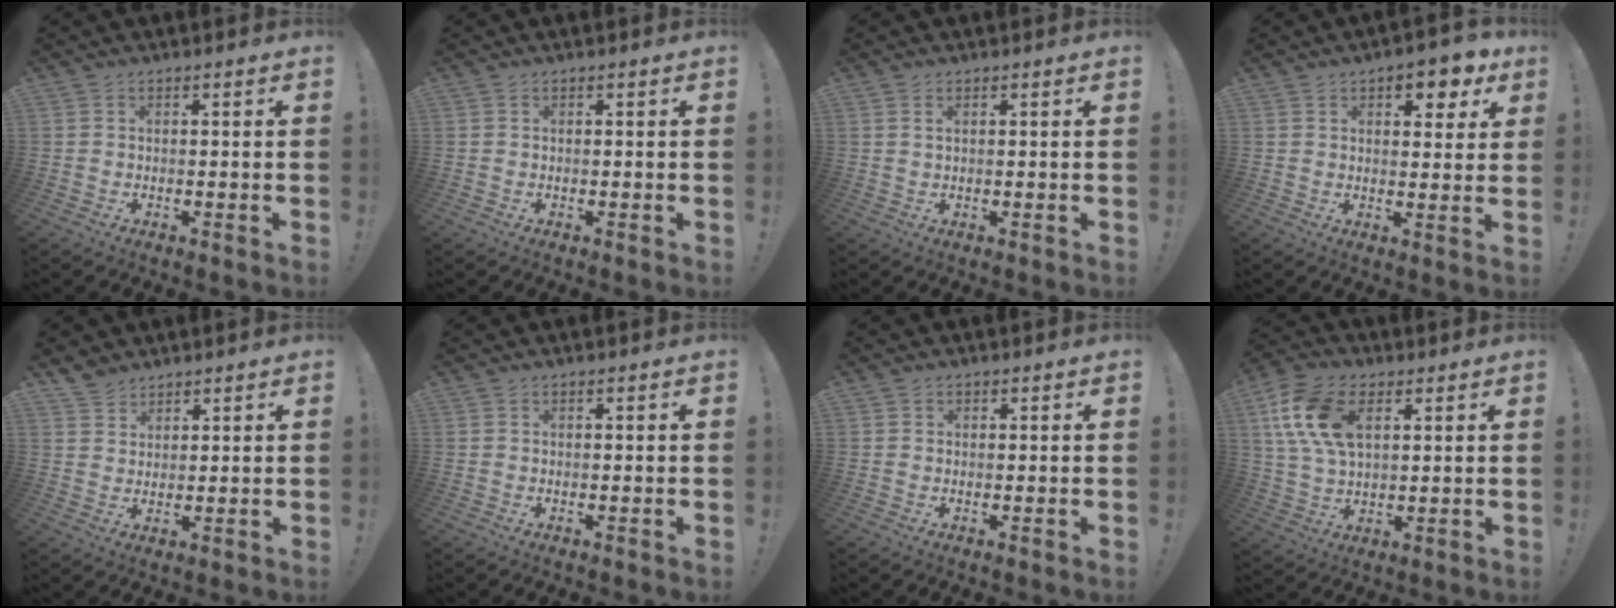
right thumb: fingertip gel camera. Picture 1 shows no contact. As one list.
[{"total": 0.0}, {"total": 1.1, "force": [0.5, 0.4, 0.9], "torque": [-0.010, -0.002, 0.008]}, {"total": 7.6, "force": [4.5, 3.8, 4.8], "torque": [-0.041, -0.026, 0.072]}, {"total": 4.8, "force": [4.1, 2.5, 0.7], "torque": [-0.006, -0.029, 0.077]}, {"total": 0.0}, {"total": 0.6, "force": [0.3, 0.5, 0.0], "torque": [0.005, -0.001, 0.005]}, {"total": 16.4, "force": [5.7, 10.4, 11.4], "torque": [-0.219, -0.007, 0.106]}]